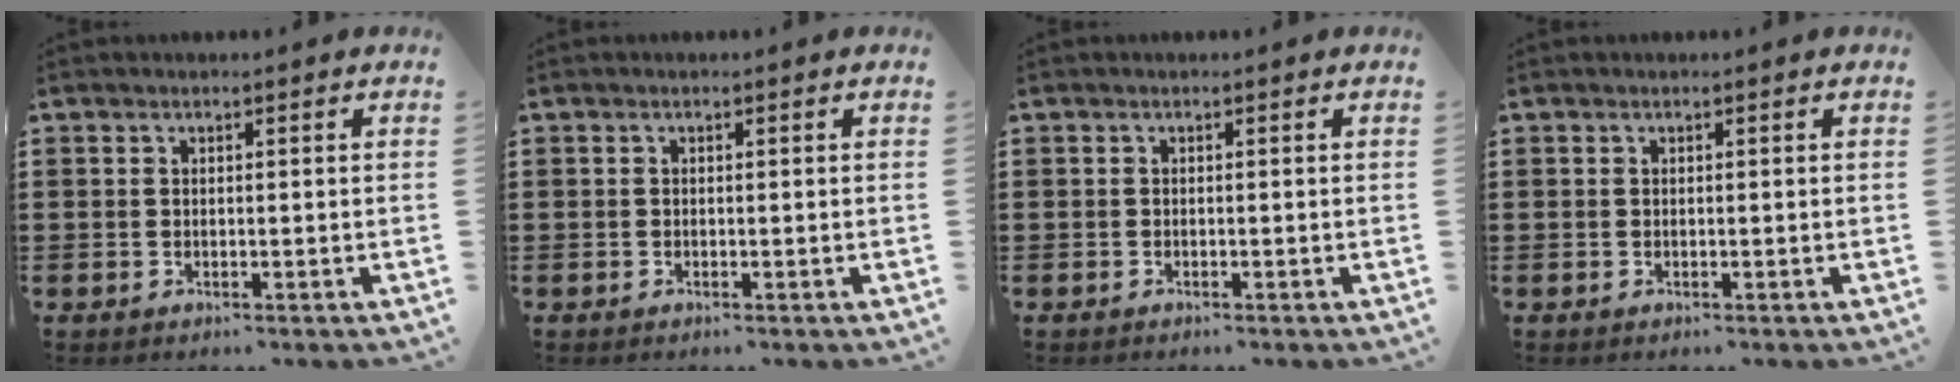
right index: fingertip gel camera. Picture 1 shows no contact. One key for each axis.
{"total": 0.0}
{"total": 0.0}
{"total": 0.0}